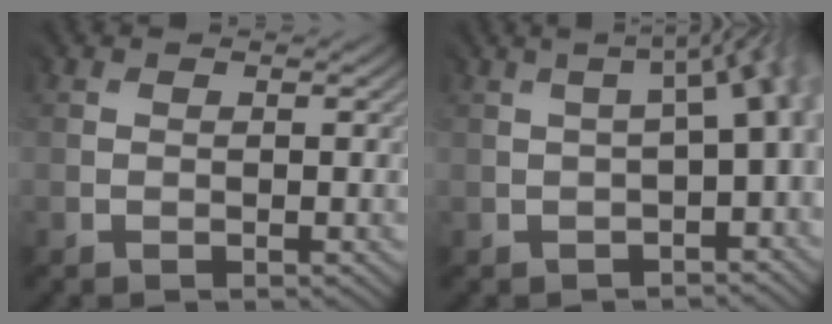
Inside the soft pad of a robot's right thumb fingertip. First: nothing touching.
{"total": 5.6, "force": [-1.4, 1.5, 5.2], "torque": [-0.035, 0.015, -0.019]}